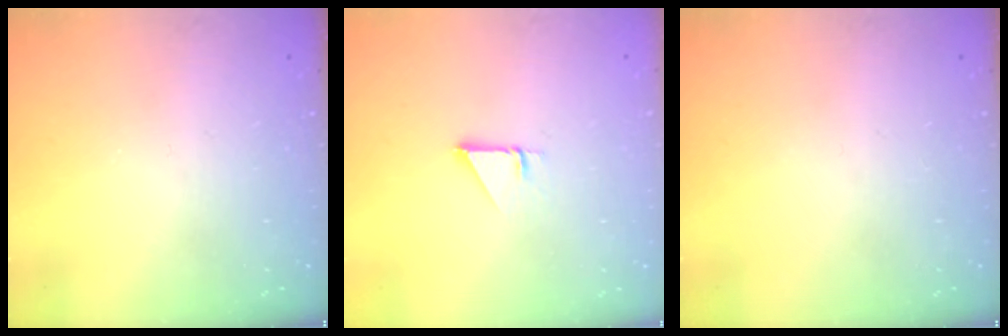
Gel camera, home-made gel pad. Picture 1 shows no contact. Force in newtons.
{"total": 1.0, "press": 1.0, "slide": 0.1}
{"total": 0.0}